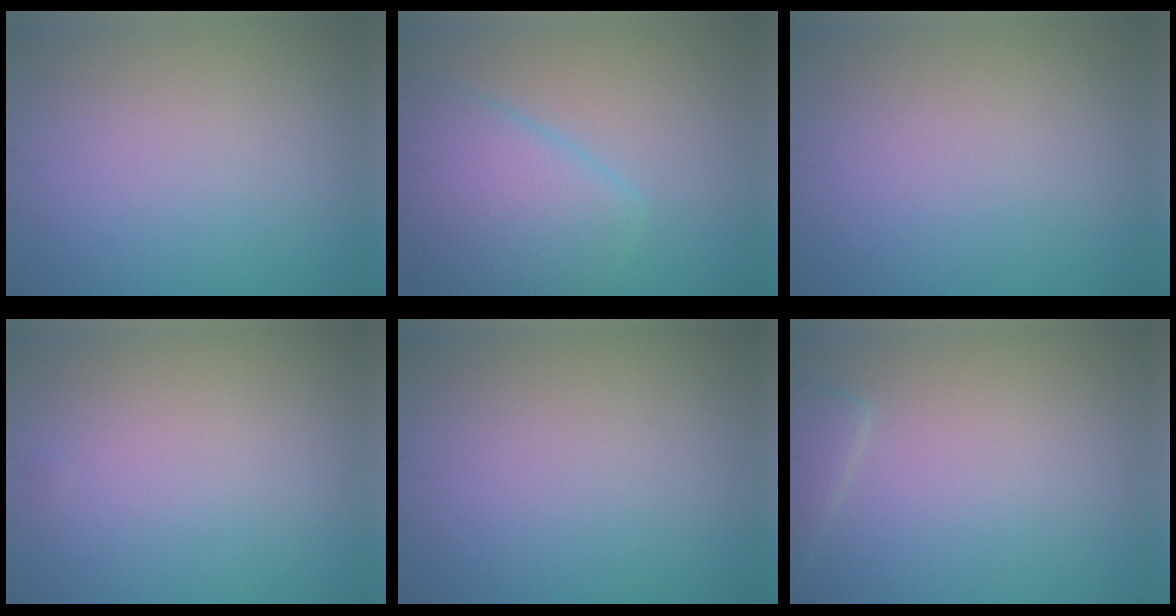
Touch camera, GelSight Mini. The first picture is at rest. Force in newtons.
{"total": 6.2, "press": 6.2, "slide": 0.3}
{"total": 0.0}
{"total": 0.0}
{"total": 0.0}
{"total": 1.9, "press": 1.8, "slide": 0.2}